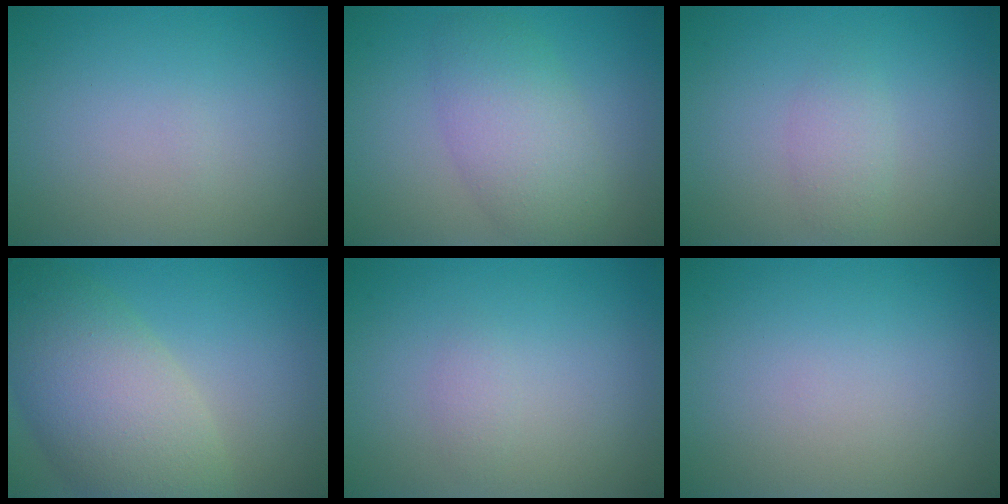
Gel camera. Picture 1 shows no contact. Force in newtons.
{"total": 4.9, "press": 4.9, "slide": 0.2}
{"total": 1.5, "press": 1.5, "slide": 0.0}
{"total": 8.4, "press": 8.4, "slide": 0.6}
{"total": 0.8, "press": 0.8, "slide": 0.0}
{"total": 0.0}